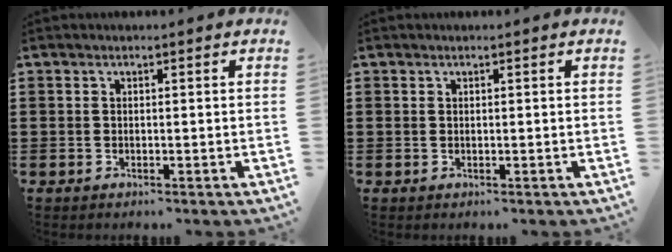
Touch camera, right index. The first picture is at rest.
{"total": 0.0}